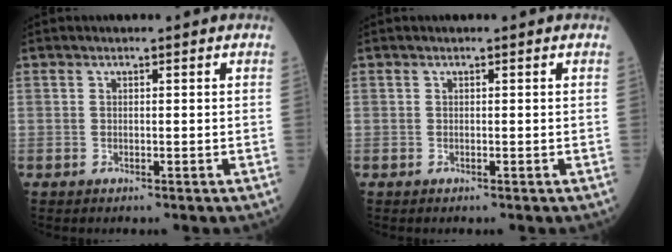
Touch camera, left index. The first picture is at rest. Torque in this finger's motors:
{"motor_torque": [0.05, -0.05, 0.00, 0.00]}